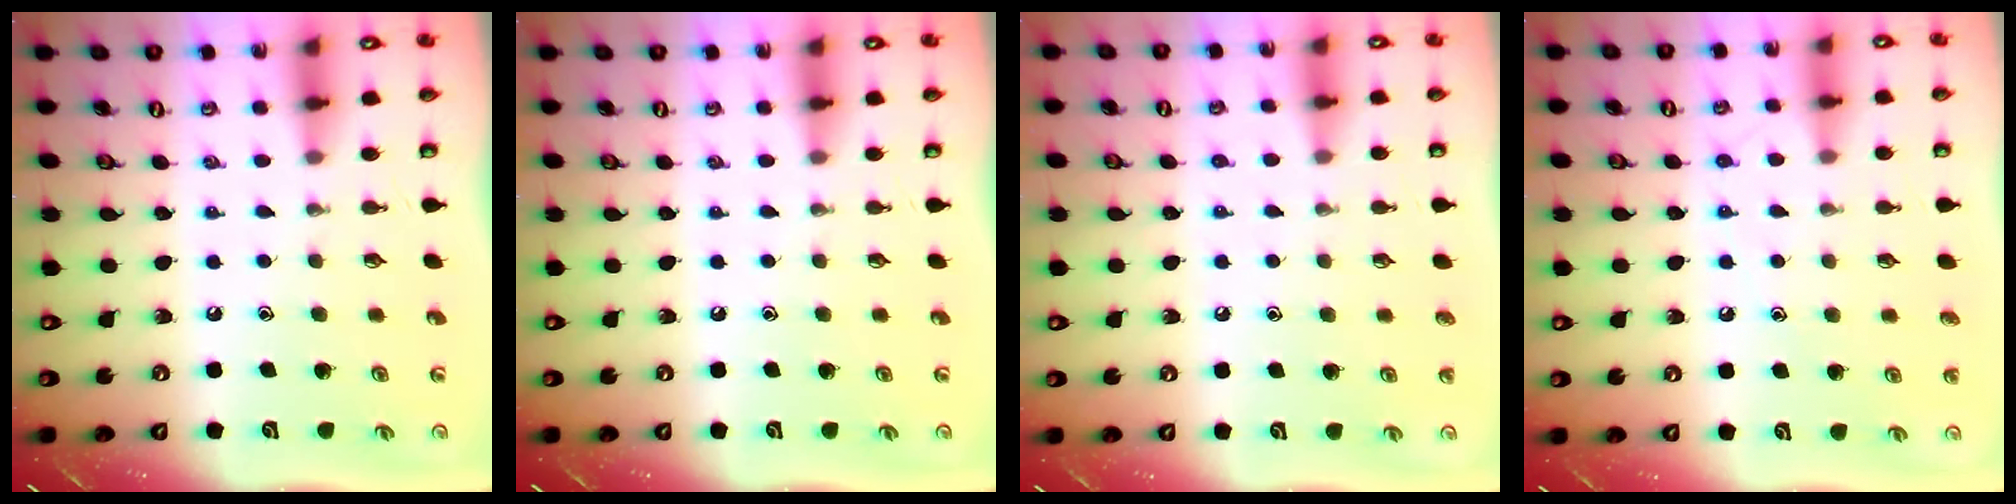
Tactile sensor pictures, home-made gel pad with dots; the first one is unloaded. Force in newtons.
{"total": 0.0}
{"total": 6.9, "press": 6.8, "slide": 0.8}
{"total": 8.2, "press": 8.1, "slide": 0.9}